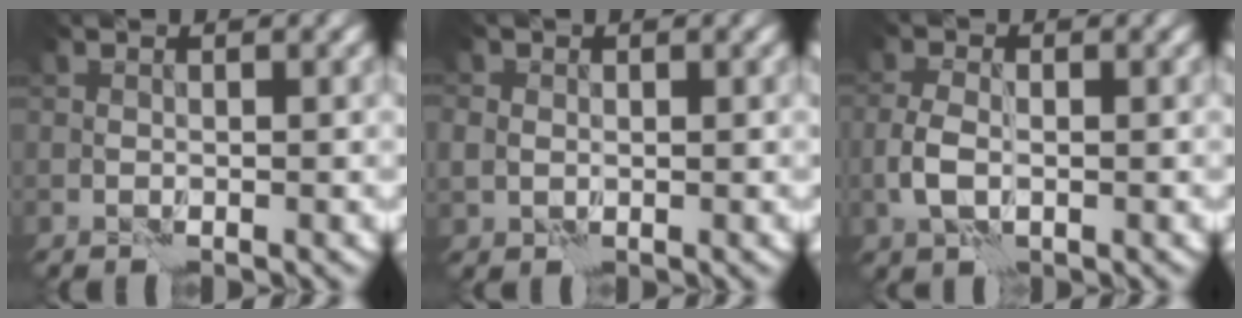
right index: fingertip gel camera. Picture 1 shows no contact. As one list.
[{"total": 2.1, "force": [0.4, 1.9, 0.9], "torque": [-0.020, 0.002, 0.005]}, {"total": 2.2, "force": [-0.3, 1.3, 1.7], "torque": [-0.037, -0.001, -0.010]}]